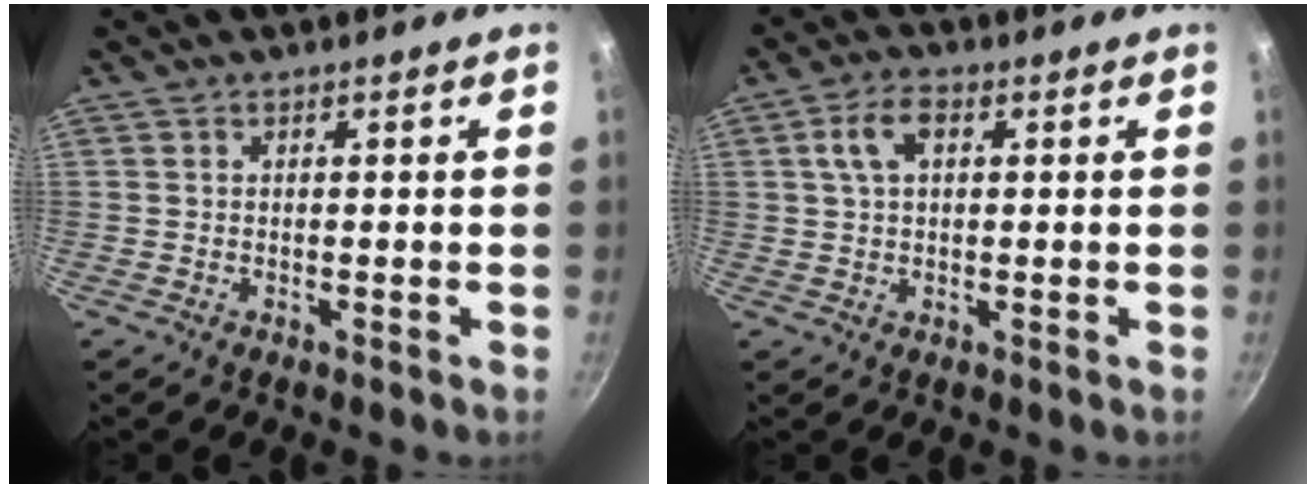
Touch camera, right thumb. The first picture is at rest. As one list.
[{"total": 5.7, "force": [1.5, 3.3, 4.4], "torque": [-0.077, 0.012, 0.024]}]